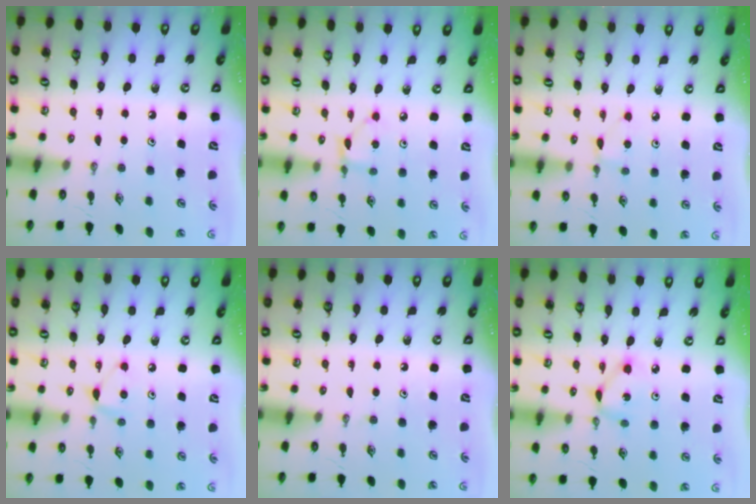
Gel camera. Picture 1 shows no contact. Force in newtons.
{"total": 2.9, "press": 2.9, "slide": 0.3}
{"total": 2.4, "press": 2.4, "slide": 0.3}
{"total": 6.7, "press": 6.7, "slide": 0.8}
{"total": 0.0}
{"total": 4.3, "press": 4.3, "slide": 0.2}